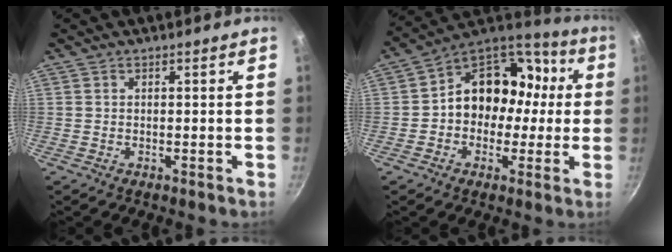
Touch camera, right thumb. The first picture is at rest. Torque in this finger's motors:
{"motor_torque": [2.14, 2.37, 1.42, -0.48, 0.09]}